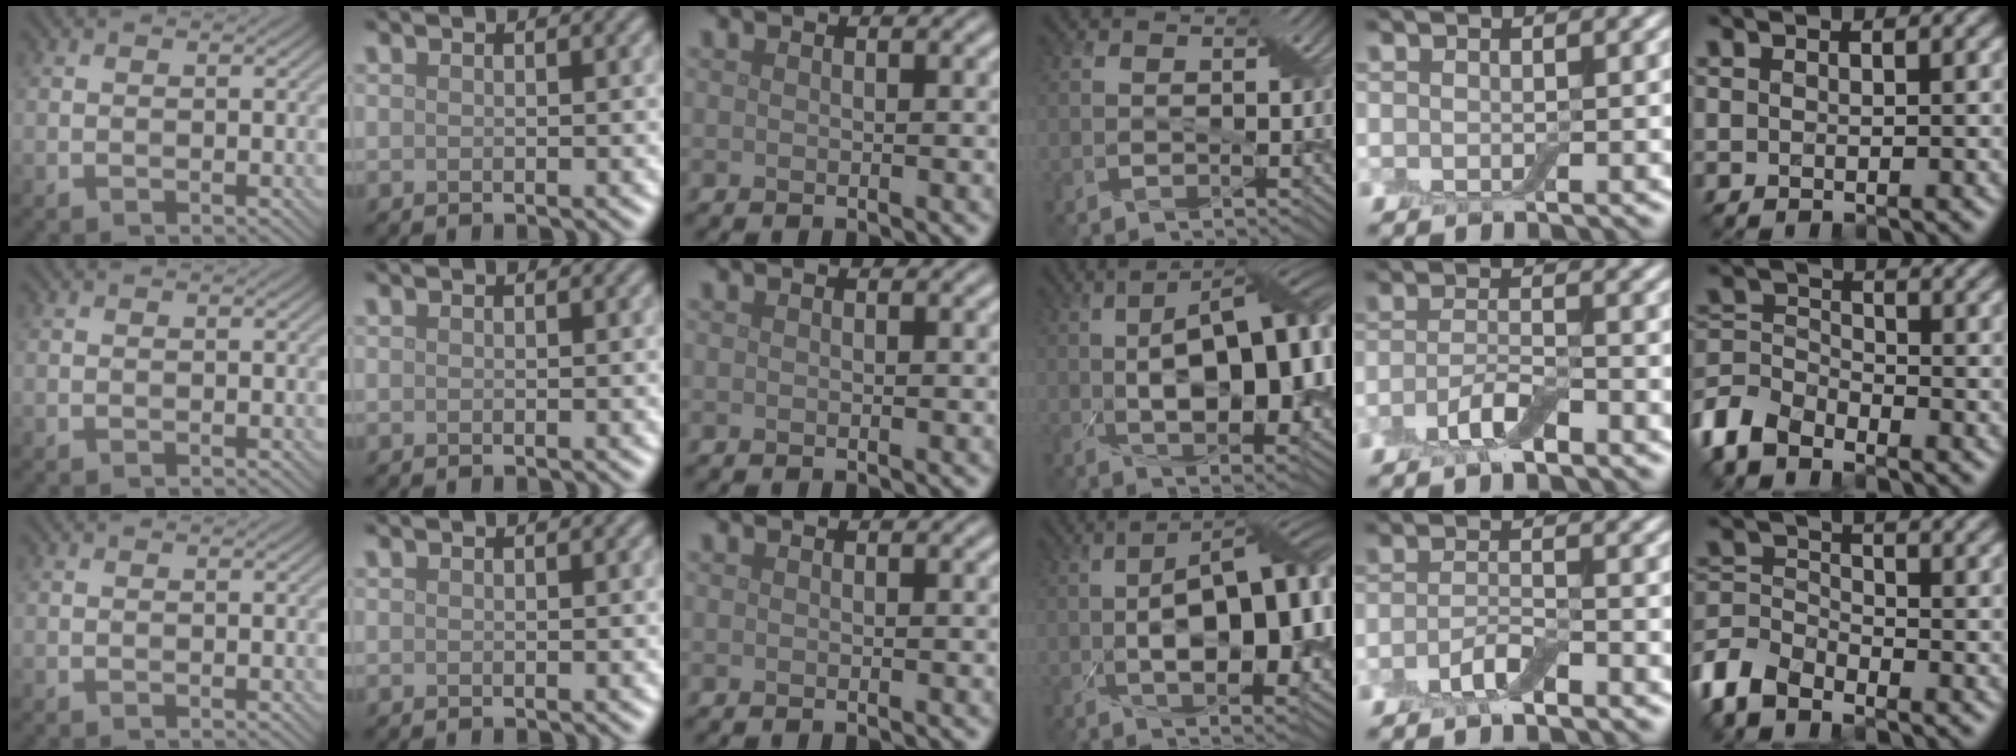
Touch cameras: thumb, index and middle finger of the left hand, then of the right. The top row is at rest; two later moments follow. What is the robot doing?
{"motion": "pour", "object": "bowl"}